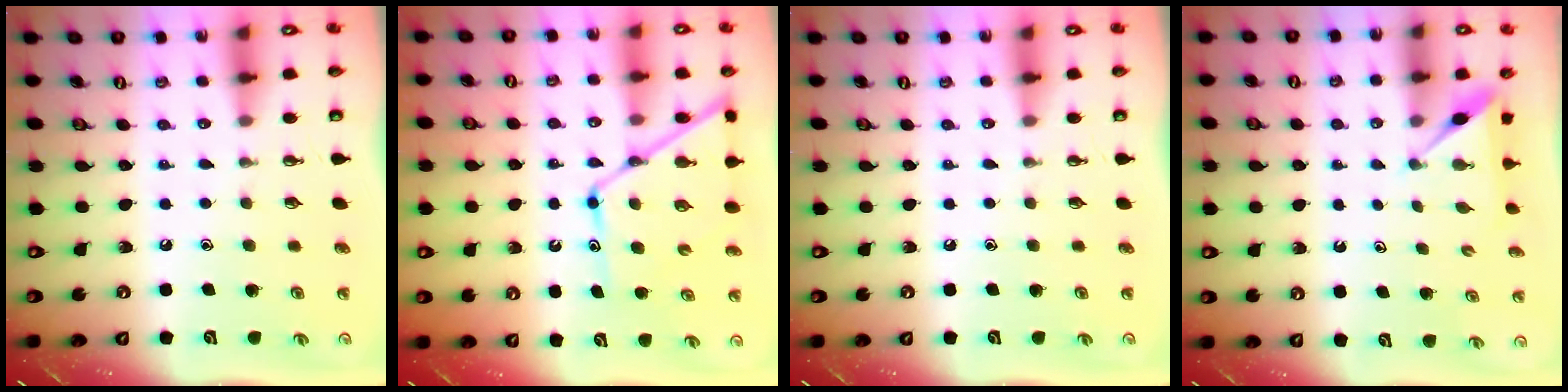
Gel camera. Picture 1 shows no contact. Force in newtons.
{"total": 13.1, "press": 13.1, "slide": 1.1}
{"total": 0.0}
{"total": 3.3, "press": 3.3, "slide": 0.1}